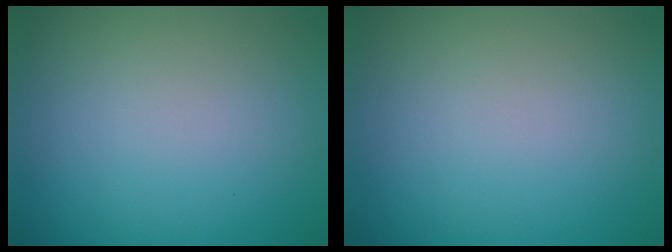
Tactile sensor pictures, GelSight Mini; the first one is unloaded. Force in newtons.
{"total": 0.0}